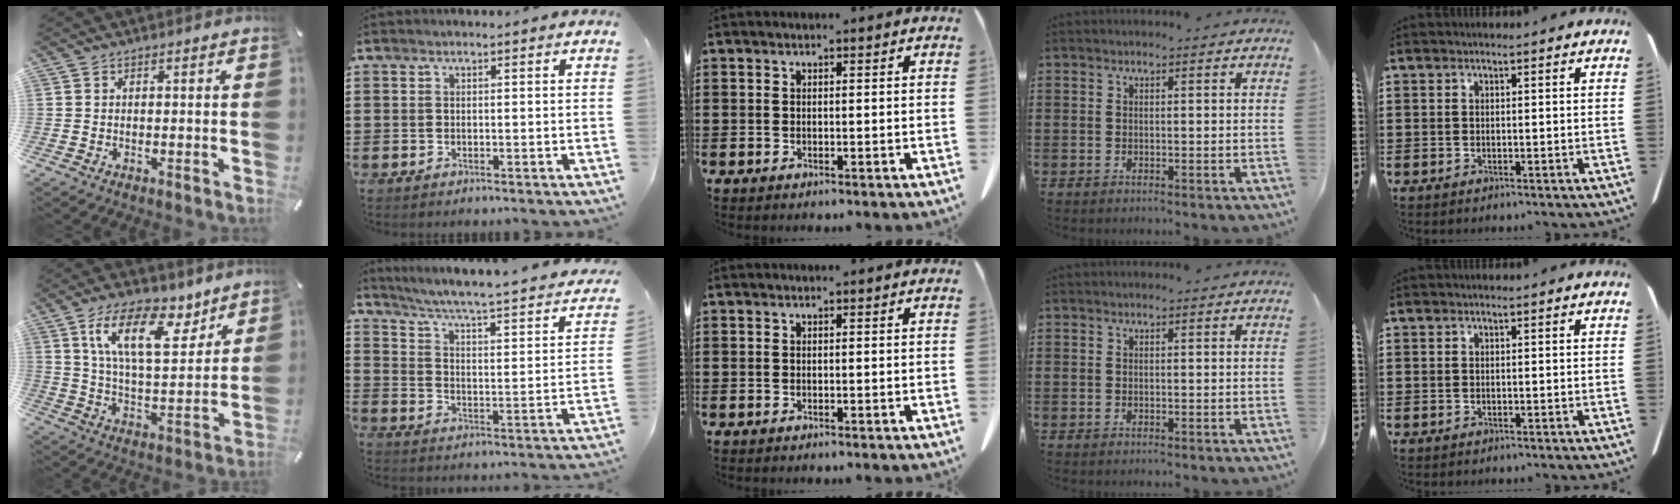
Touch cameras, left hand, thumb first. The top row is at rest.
{"thumb": {"total": 16.5, "force": [9.9, 7.5, 10.8], "torque": [-0.189, -0.034, 0.174]}, "index": {"total": 3.4, "force": [2.5, -0.2, 2.3], "torque": [-0.060, -0.034, 0.029]}}